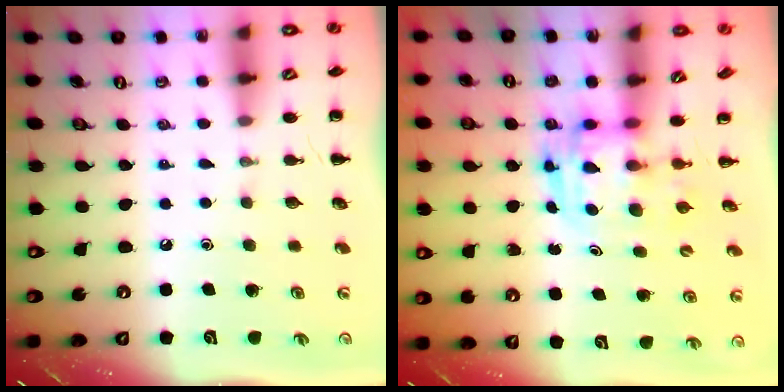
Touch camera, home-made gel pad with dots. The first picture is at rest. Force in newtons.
{"total": 3.3, "press": 3.3, "slide": 0.7}